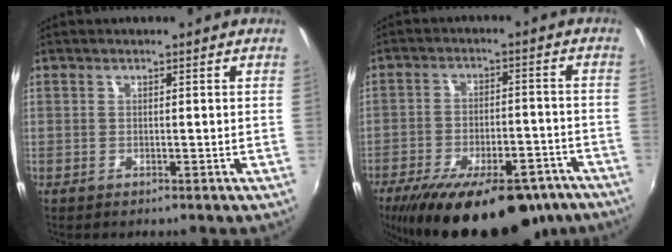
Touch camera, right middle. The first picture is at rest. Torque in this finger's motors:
{"motor_torque": [1.66, -0.48, 1.05, 0.21]}